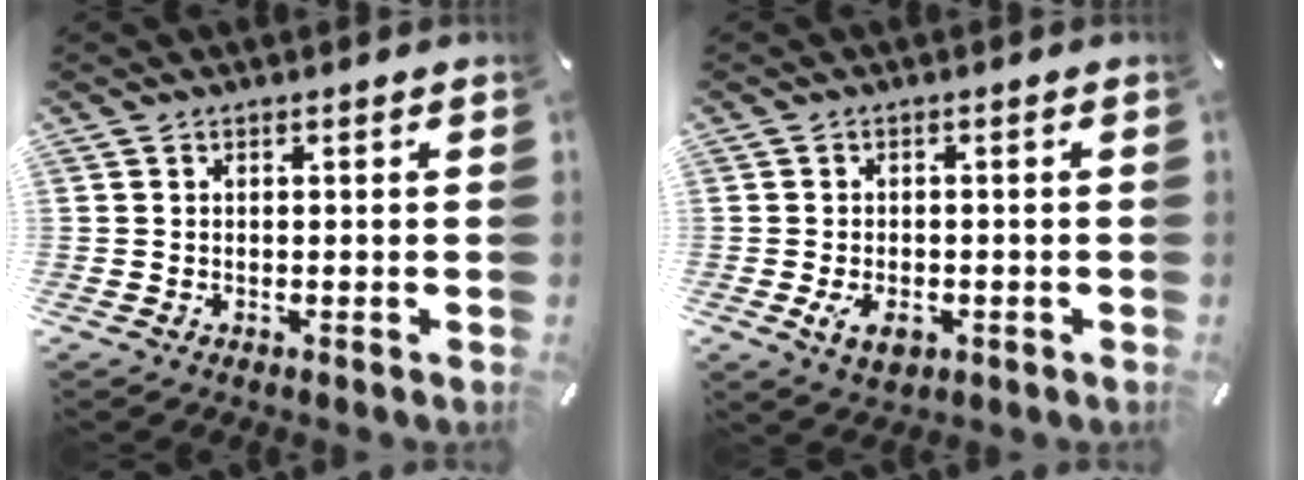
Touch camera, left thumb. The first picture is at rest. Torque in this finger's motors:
{"motor_torque": [0.20, 0.27, 0.15, -0.13, 0.01]}